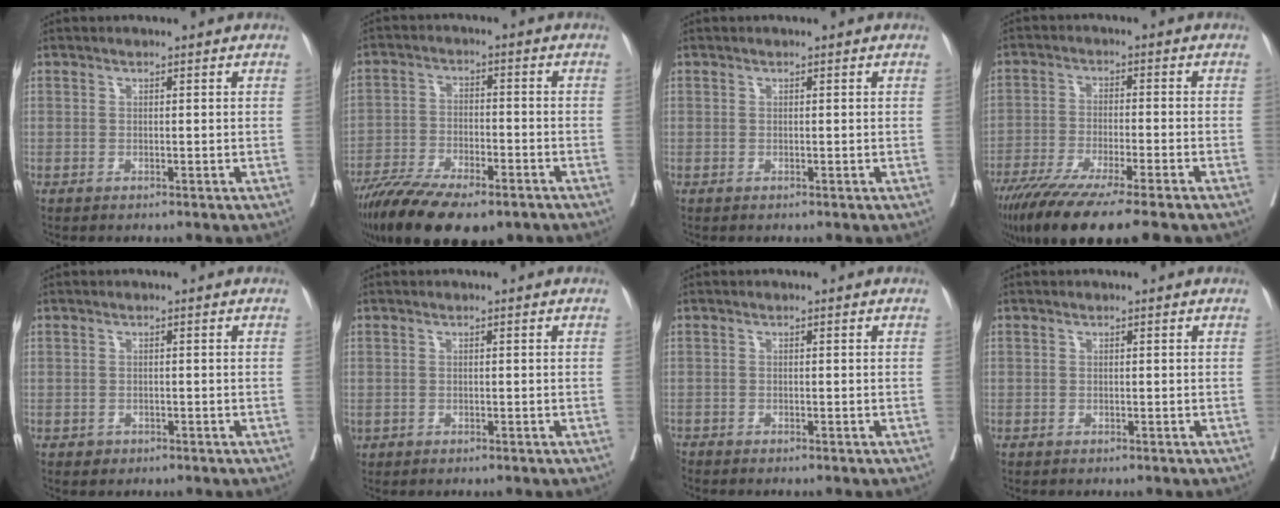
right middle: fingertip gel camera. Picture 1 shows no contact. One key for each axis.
{"total": 16.7, "fx": -12.5, "fy": 4.7, "fz": 10.0, "tx": -0.181, "ty": -0.024, "tz": -0.205}
{"total": 0.0}
{"total": 14.7, "fx": -11.2, "fy": 0.6, "fz": 9.6, "tx": -0.161, "ty": -0.045, "tz": -0.182}
{"total": 0.6, "fx": -0.3, "fy": 0.5, "fz": 0.1, "tx": -0.001, "ty": 0.002, "tz": -0.003}
{"total": 0.0}
{"total": 0.8, "fx": -0.8, "fy": 0.0, "fz": 0.0, "tx": -0.005, "ty": -0.004, "tz": -0.018}
{"total": 0.7, "fx": -0.1, "fy": 0.7, "fz": -0.1, "tx": 0.005, "ty": 0.006, "tz": -0.007}